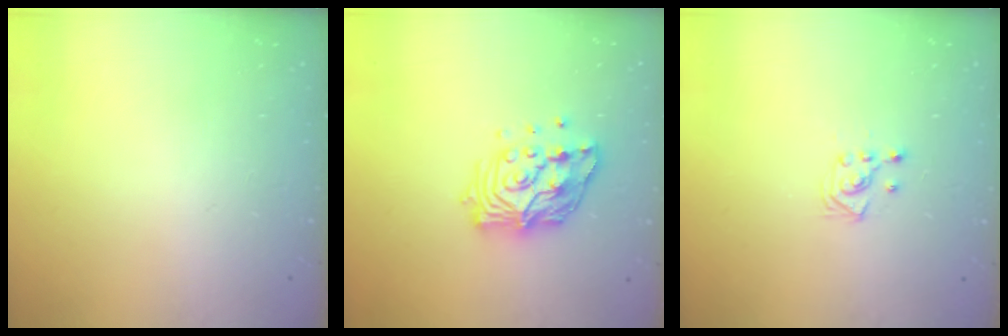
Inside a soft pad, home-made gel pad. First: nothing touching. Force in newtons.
{"total": 15.1, "press": 15.0, "slide": 1.4}
{"total": 3.0, "press": 2.8, "slide": 1.0}